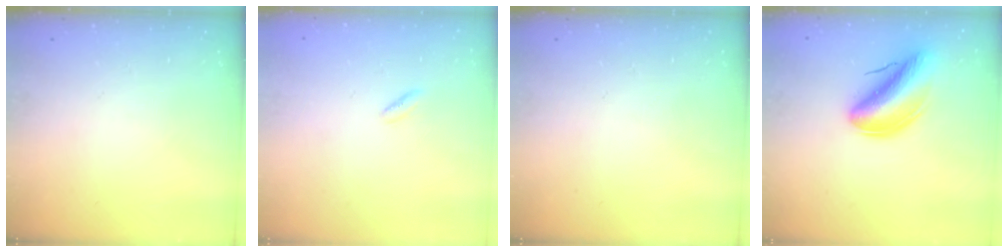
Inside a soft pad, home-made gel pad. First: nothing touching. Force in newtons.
{"total": 1.8, "press": 1.7, "slide": 0.7}
{"total": 0.0}
{"total": 13.0, "press": 12.5, "slide": 3.7}